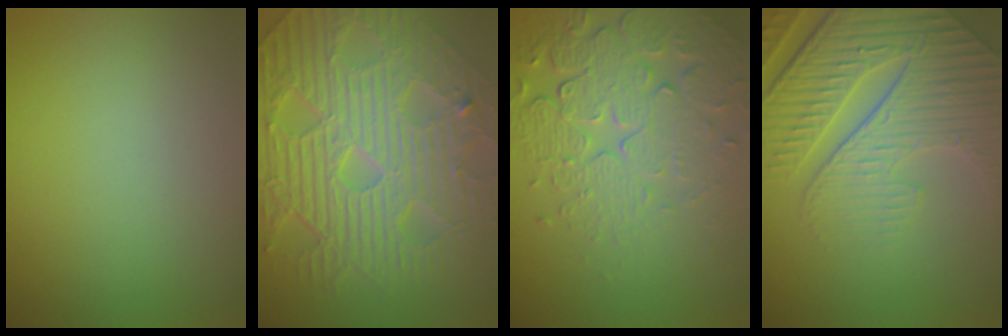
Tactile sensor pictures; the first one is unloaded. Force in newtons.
{"total": 11.7, "press": 7.6, "slide": 8.8}
{"total": 7.1, "press": 5.2, "slide": 4.8}
{"total": 7.3, "press": 5.9, "slide": 4.3}